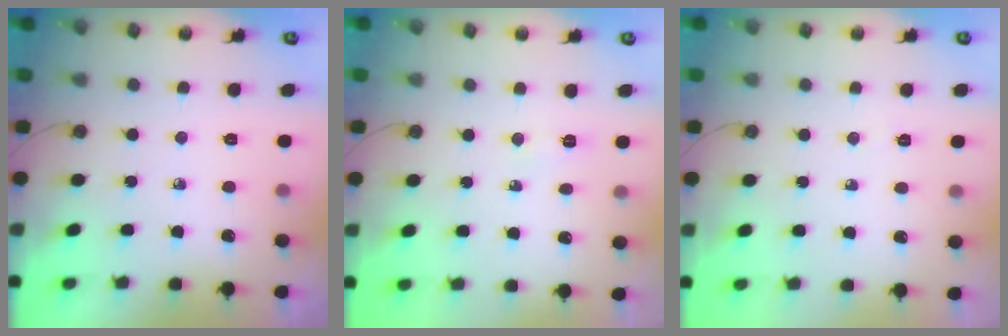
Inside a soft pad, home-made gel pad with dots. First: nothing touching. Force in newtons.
{"total": 4.9, "press": 3.1, "slide": 3.8}
{"total": 3.4, "press": 2.1, "slide": 2.6}